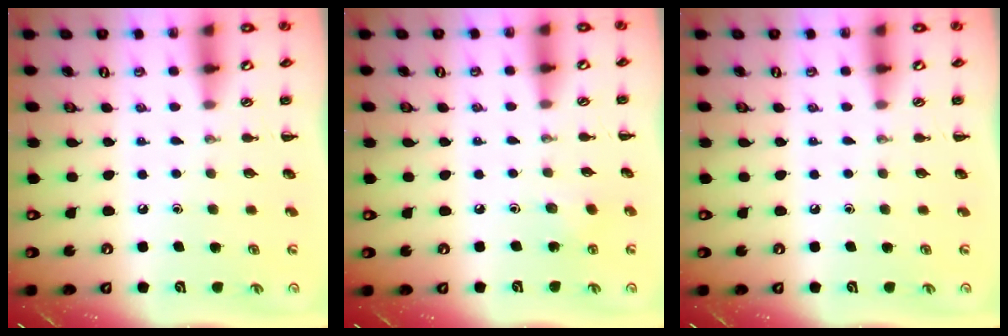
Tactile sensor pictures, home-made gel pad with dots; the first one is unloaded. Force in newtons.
{"total": 2.8, "press": 2.6, "slide": 0.9}
{"total": 0.0}